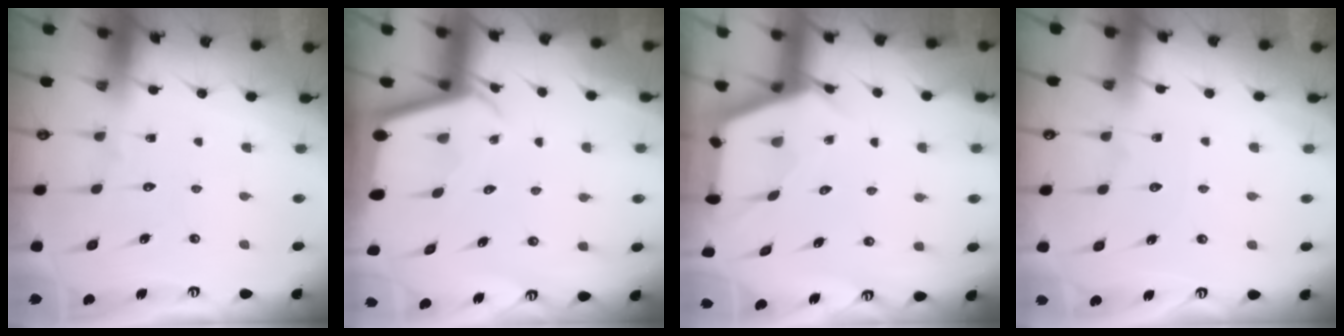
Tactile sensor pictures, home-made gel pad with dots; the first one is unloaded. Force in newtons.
{"total": 2.4, "press": 2.4, "slide": 0.3}
{"total": 2.7, "press": 2.7, "slide": 0.3}
{"total": 1.5, "press": 1.4, "slide": 0.2}